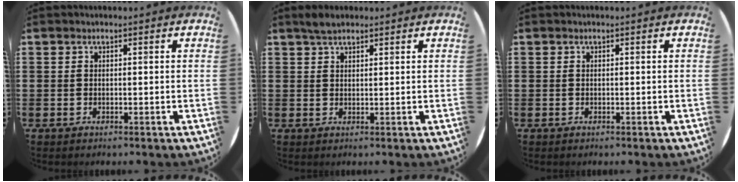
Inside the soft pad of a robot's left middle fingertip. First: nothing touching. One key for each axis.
{"total": 2.4, "fx": 2.0, "fy": 0.8, "fz": 1.0, "tx": -0.014, "ty": 0.003, "tz": 0.036}
{"total": 0.0}